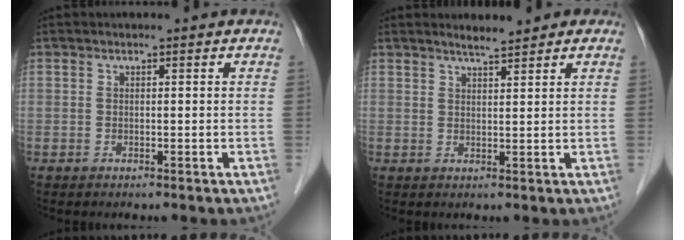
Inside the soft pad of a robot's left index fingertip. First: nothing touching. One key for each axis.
{"total": 2.6, "fx": 2.3, "fy": 0.4, "fz": 1.1, "tx": -0.021, "ty": 0.007, "tz": 0.036}